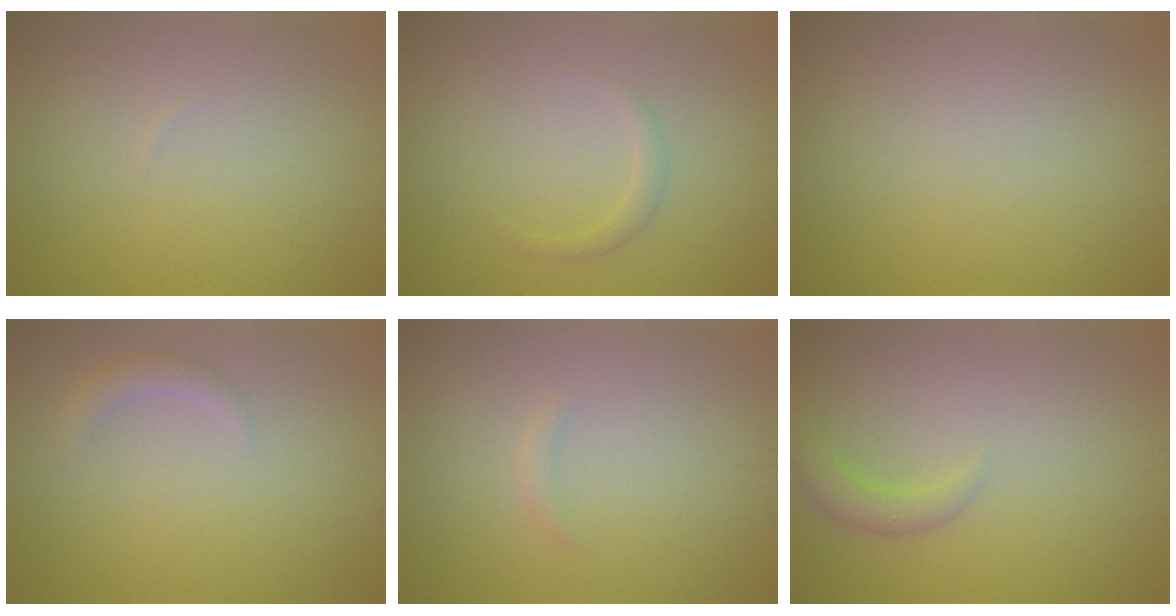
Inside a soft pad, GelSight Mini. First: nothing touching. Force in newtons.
{"total": 1.0, "press": 1.0, "slide": 0.1}
{"total": 0.0}
{"total": 1.5, "press": 1.5, "slide": 0.1}
{"total": 0.6, "press": 0.6, "slide": 0.1}
{"total": 2.3, "press": 2.3, "slide": 0.3}